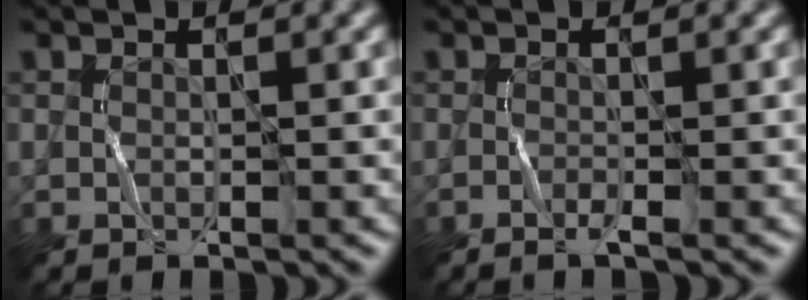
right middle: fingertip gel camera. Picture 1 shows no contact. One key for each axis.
{"total": 0.8, "fx": -0.7, "fy": -0.1, "fz": 0.4, "tx": -0.009, "ty": -0.002, "tz": -0.014}